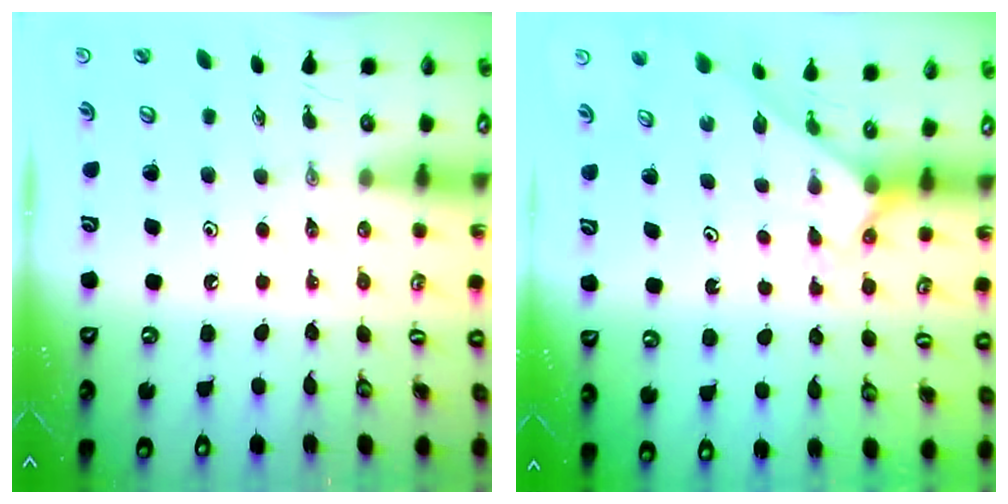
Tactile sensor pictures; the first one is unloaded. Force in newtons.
{"total": 2.0, "press": 2.0, "slide": 0.2}